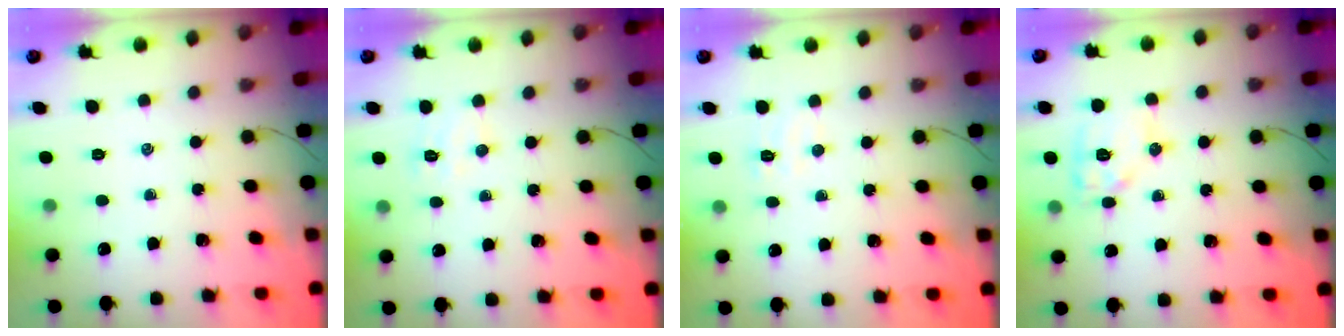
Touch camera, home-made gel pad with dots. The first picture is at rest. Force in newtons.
{"total": 6.0, "press": 5.9, "slide": 1.2}
{"total": 4.9, "press": 4.8, "slide": 1.2}
{"total": 10.4, "press": 10.4, "slide": 0.5}